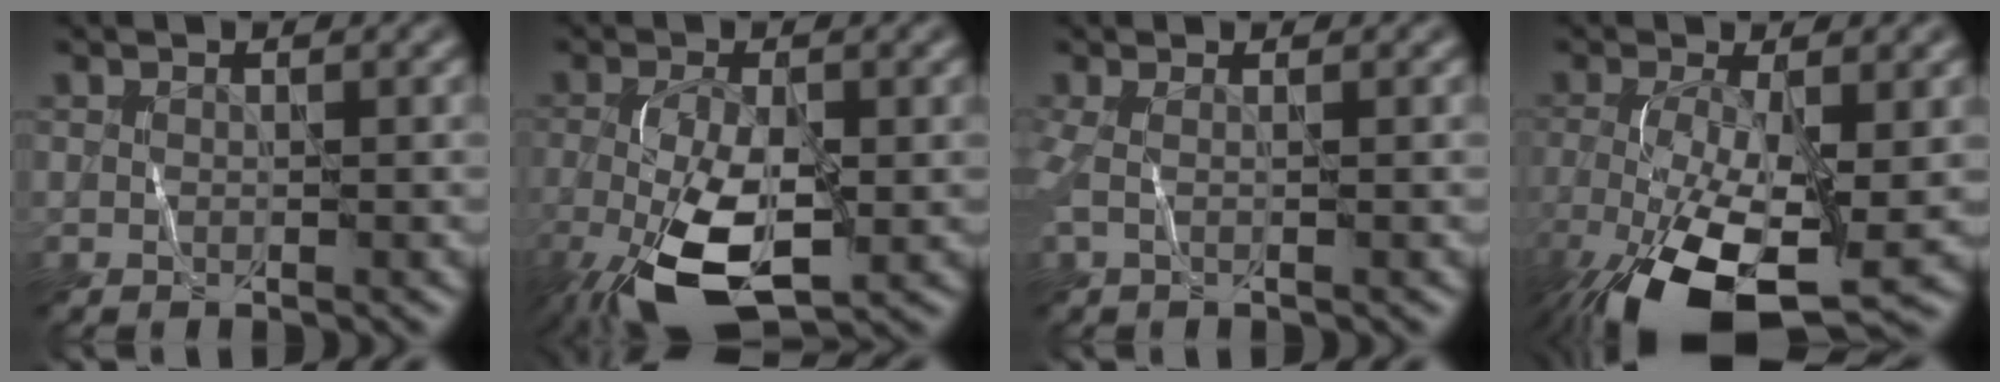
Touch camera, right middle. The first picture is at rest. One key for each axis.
{"total": 9.2, "fx": -3.4, "fy": 3.9, "fz": 7.6, "tx": -0.176, "ty": -0.022, "tz": -0.060}
{"total": 1.7, "fx": 0.0, "fy": 0.5, "fz": 1.6, "tx": -0.034, "ty": -0.002, "tz": -0.009}
{"total": 11.3, "fx": -4.3, "fy": 4.6, "fz": 9.4, "tx": -0.191, "ty": -0.030, "tz": -0.068}